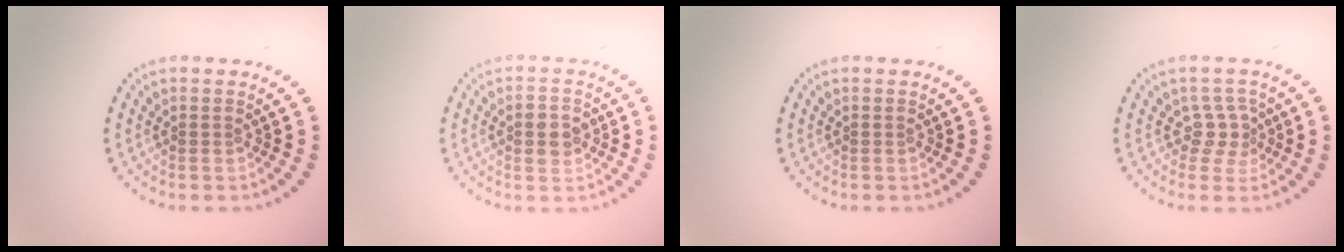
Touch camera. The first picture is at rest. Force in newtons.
{"total": 2.5, "press": 2.5, "slide": 0.1}
{"total": 0.0}
{"total": 2.2, "press": 1.6, "slide": 1.5}